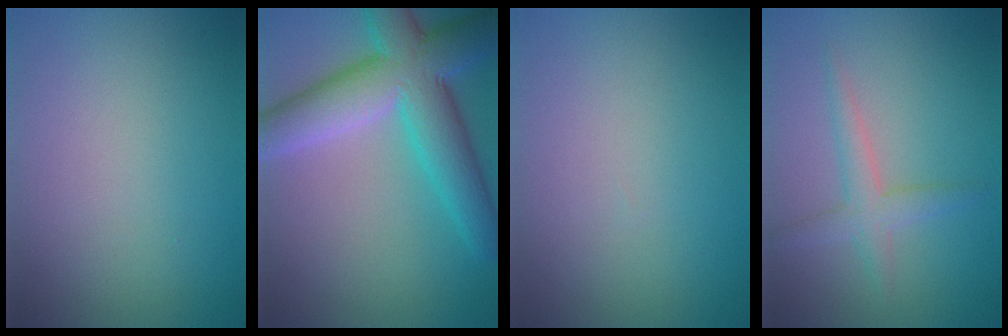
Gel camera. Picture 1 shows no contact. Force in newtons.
{"total": 9.4, "press": 9.4, "slide": 0.3}
{"total": 0.0}
{"total": 2.4, "press": 2.4, "slide": 0.1}